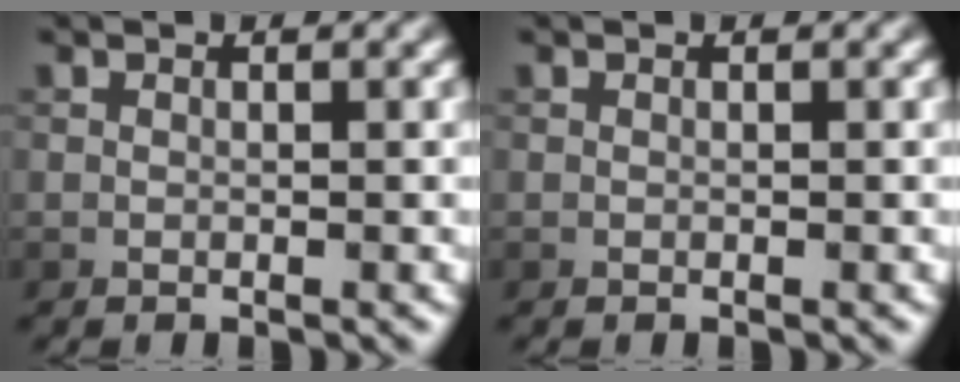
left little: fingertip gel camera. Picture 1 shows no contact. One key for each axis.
{"total": 0.0}